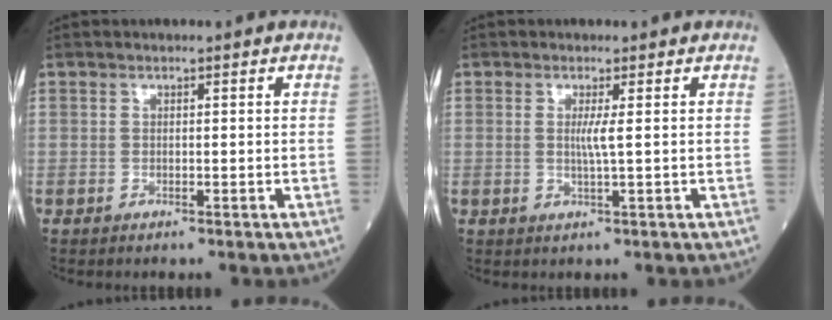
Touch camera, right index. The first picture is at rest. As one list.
[{"total": 2.0, "force": [0.4, -0.5, 1.9], "torque": [-0.041, -0.003, 0.007]}]